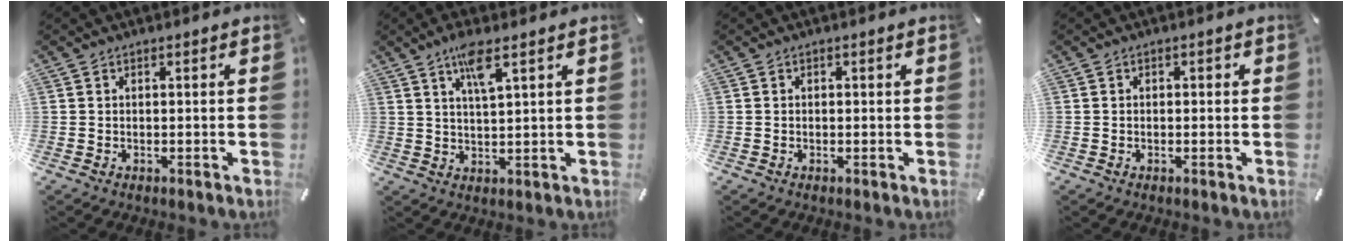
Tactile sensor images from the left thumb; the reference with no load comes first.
{"total": 6.5, "force": [3.7, 1.4, 5.2], "torque": [-0.103, -0.002, 0.062]}
{"total": 0.5, "force": [-0.1, 0.5, 0.3], "torque": [-0.005, 0.003, -0.003]}
{"total": 0.9, "force": [-0.3, 0.7, 0.3], "torque": [-0.006, 0.004, -0.009]}